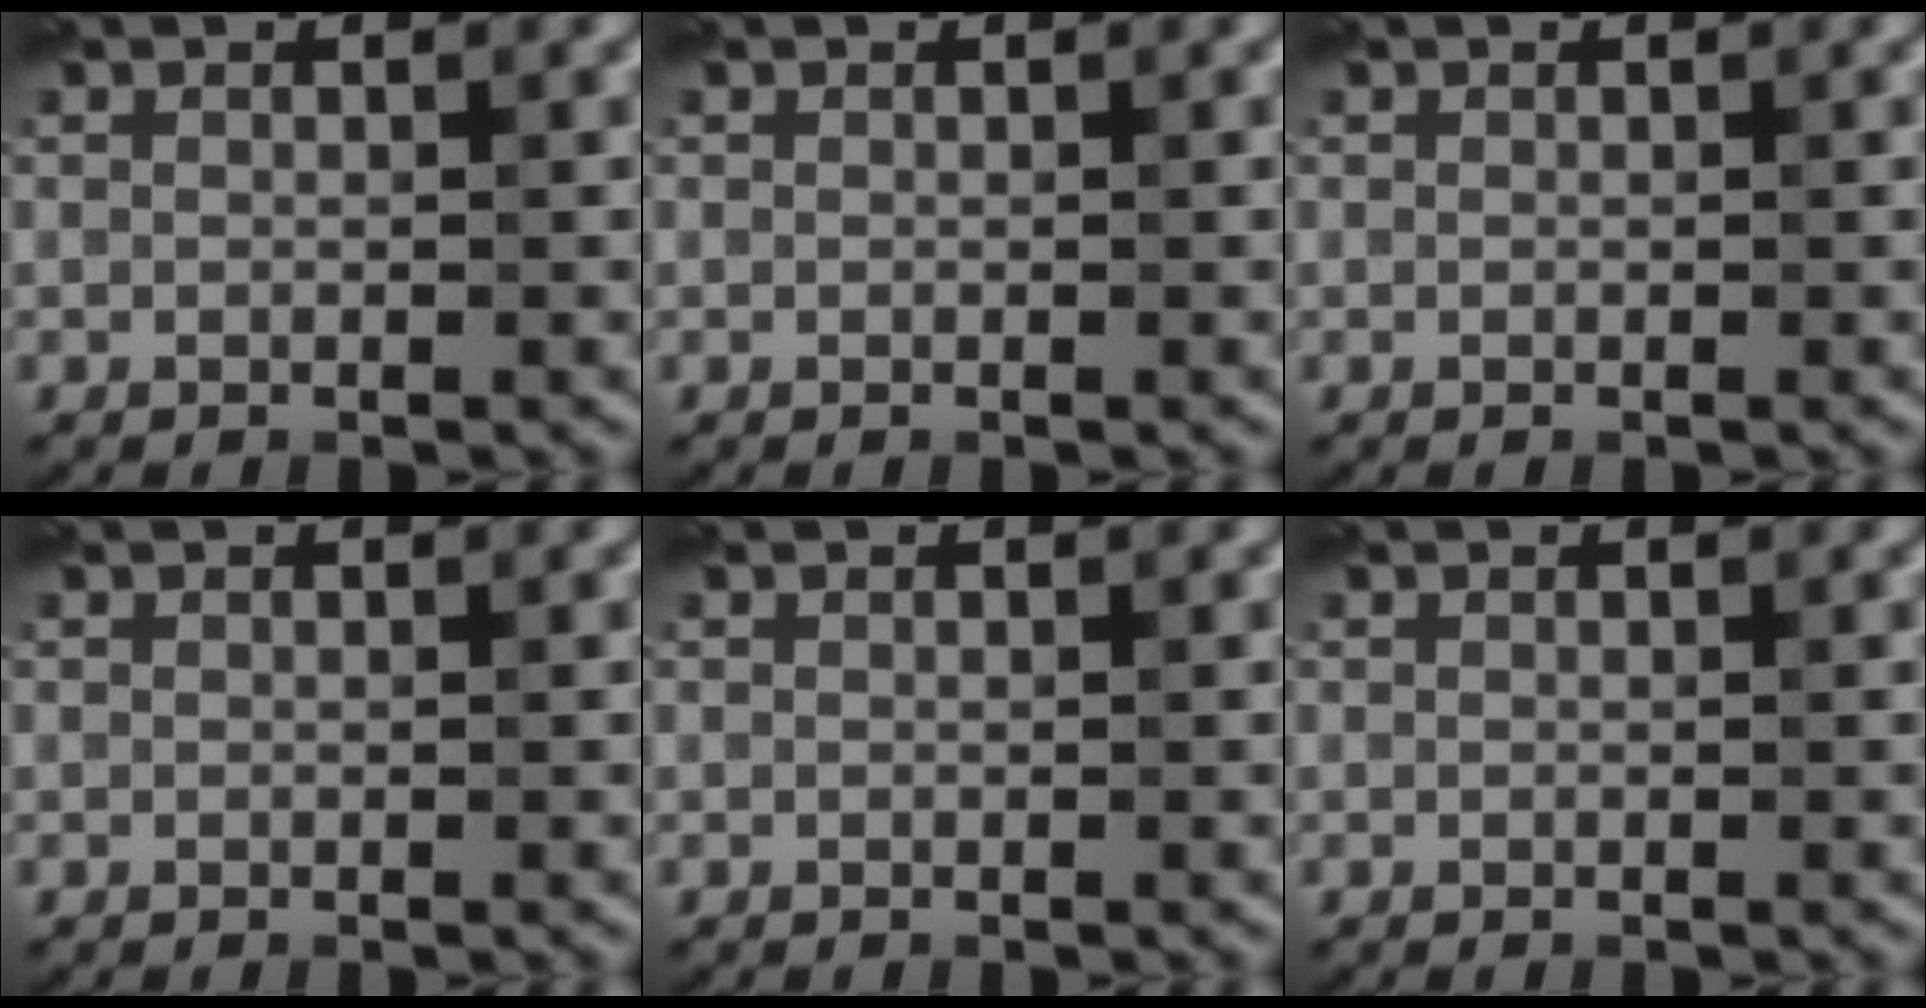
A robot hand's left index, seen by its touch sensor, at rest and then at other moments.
{"total": 0.0}
{"total": 0.0}
{"total": 0.0}
{"total": 0.0}
{"total": 0.0}